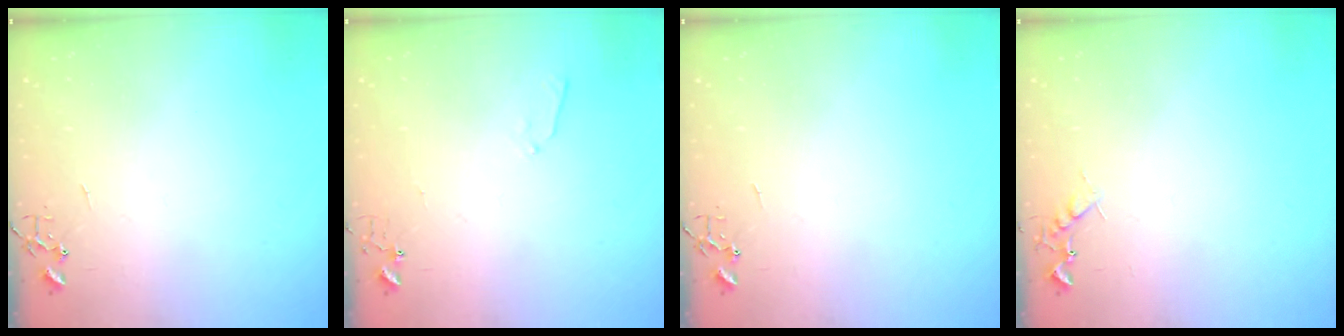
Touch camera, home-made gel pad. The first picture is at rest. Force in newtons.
{"total": 5.0, "press": 5.0, "slide": 0.7}
{"total": 0.0}
{"total": 6.6, "press": 6.5, "slide": 0.7}